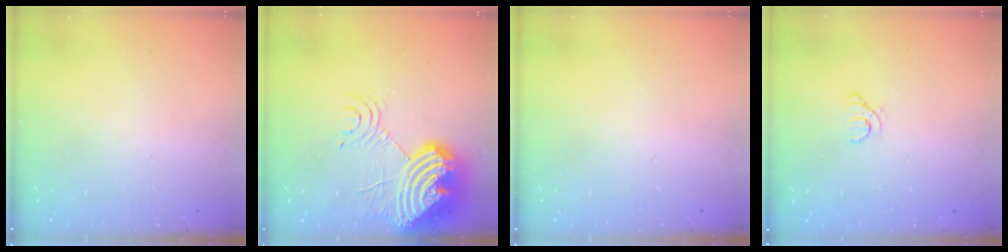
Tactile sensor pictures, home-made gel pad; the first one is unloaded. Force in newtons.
{"total": 20.7, "press": 20.5, "slide": 2.7}
{"total": 0.0}
{"total": 1.6, "press": 1.6, "slide": 0.2}